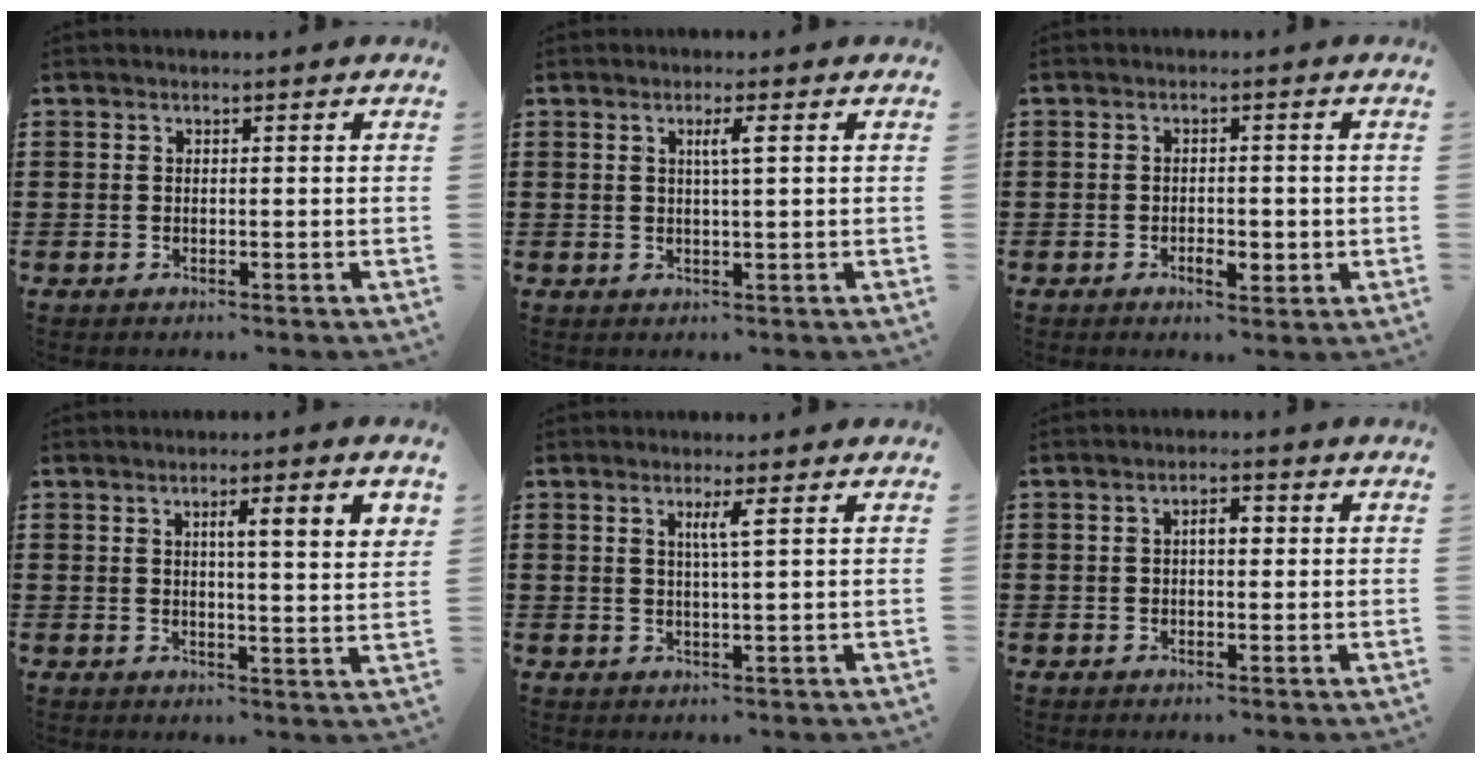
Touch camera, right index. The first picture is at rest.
{"total": 2.4, "force": [0.7, 0.0, 2.3], "torque": [-0.045, 0.001, 0.009]}
{"total": 2.3, "force": [-0.9, 1.1, 1.8], "torque": [-0.034, 0.003, -0.018]}
{"total": 4.9, "force": [2.0, 0.3, 4.5], "torque": [-0.083, -0.003, 0.027]}
{"total": 2.6, "force": [0.9, -0.1, 2.4], "torque": [-0.049, -0.003, 0.013]}
{"total": 2.6, "force": [0.1, 1.1, 2.4], "torque": [-0.039, 0.003, -0.002]}